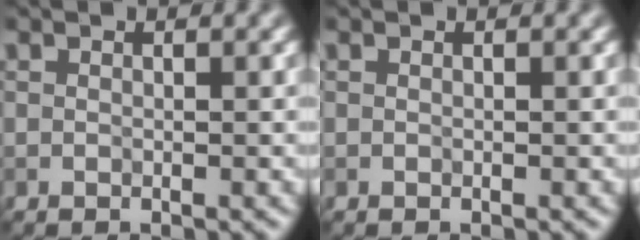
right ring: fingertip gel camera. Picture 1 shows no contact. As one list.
[{"total": 0.0}]